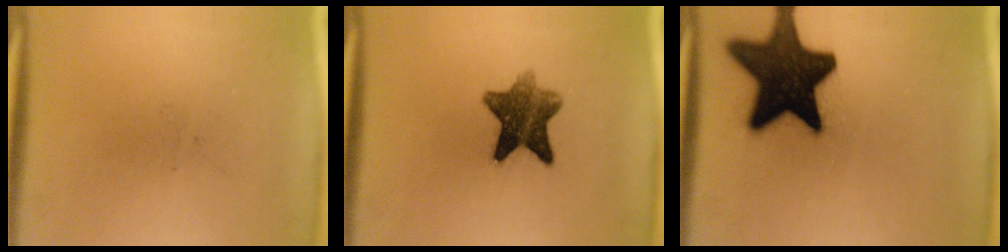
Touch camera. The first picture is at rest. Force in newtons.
{"total": 8.5}
{"total": 19.1}